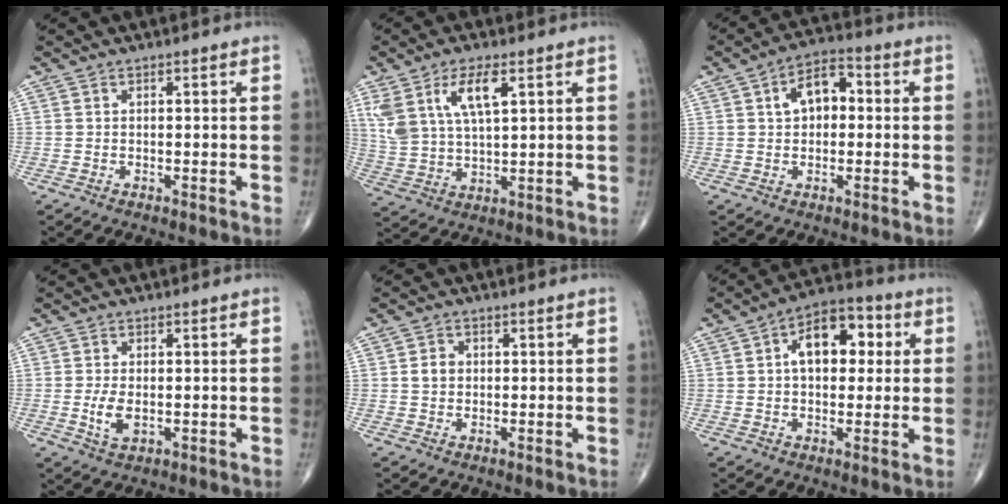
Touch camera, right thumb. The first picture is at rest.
{"total": 10.6, "force": [4.8, 4.2, 8.4], "torque": [-0.174, -0.008, 0.102]}
{"total": 8.0, "force": [1.2, 5.0, 6.2], "torque": [-0.083, 0.023, 0.012]}
{"total": 4.1, "force": [-0.5, 2.2, 3.4], "torque": [-0.069, -0.008, -0.006]}
{"total": 2.7, "force": [0.2, 2.3, 1.4], "torque": [-0.013, 0.005, 0.002]}
{"total": 11.9, "force": [2.4, 7.1, 9.2], "torque": [-0.112, 0.022, 0.028]}